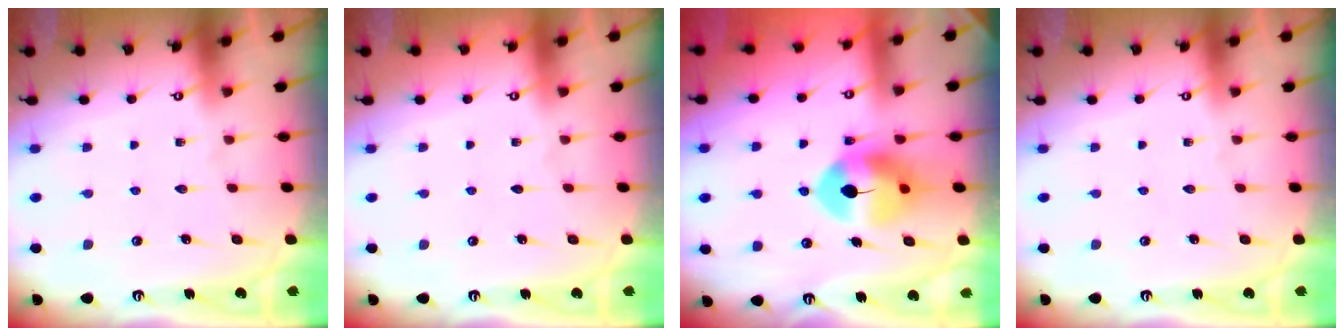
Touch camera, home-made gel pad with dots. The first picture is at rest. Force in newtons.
{"total": 0.0}
{"total": 9.8, "press": 9.7, "slide": 1.3}
{"total": 0.0}